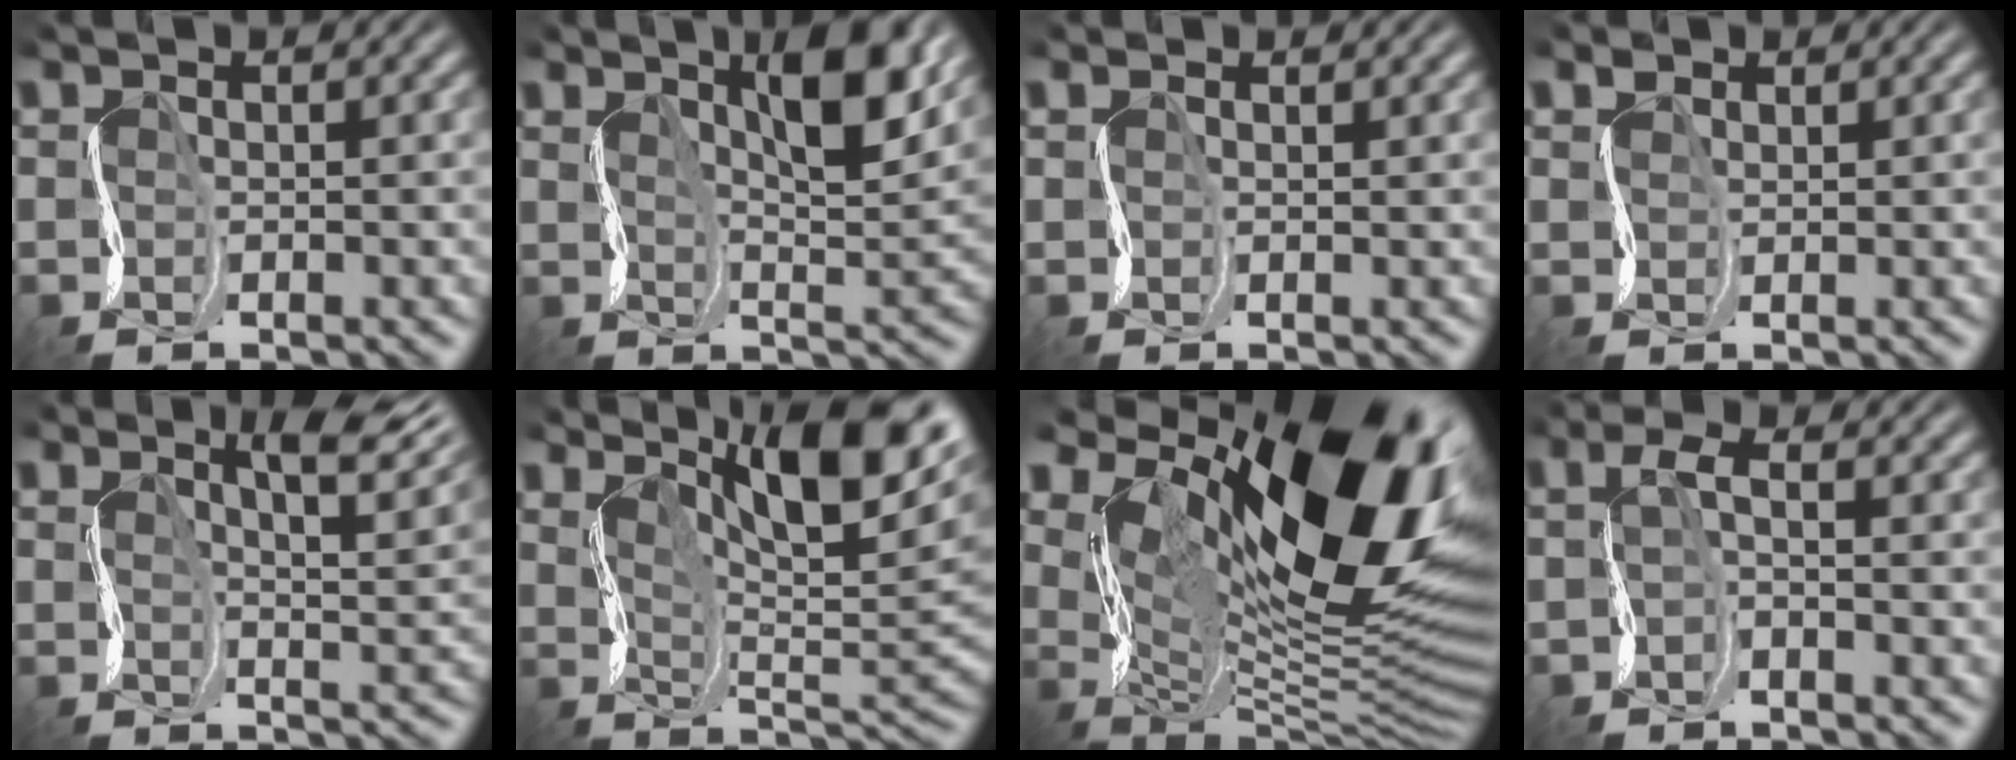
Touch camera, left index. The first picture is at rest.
{"total": 6.0, "force": [3.4, 1.8, 4.6], "torque": [-0.067, 0.006, 0.056]}
{"total": 1.2, "force": [1.0, 0.6, -0.3], "torque": [0.016, 0.007, 0.014]}
{"total": 1.6, "force": [1.0, 0.8, -0.9], "torque": [0.020, 0.009, 0.016]}
{"total": 6.1, "force": [4.1, 2.0, 4.1], "torque": [-0.043, 0.015, 0.058]}
{"total": 12.3, "force": [6.8, 4.0, 9.4], "torque": [-0.132, 0.016, 0.111]}
{"total": 18.1, "force": [6.8, 8.9, 14.2], "torque": [-0.217, 0.013, 0.117]}
{"total": 1.3, "force": [0.5, 0.7, 1.1], "torque": [-0.020, 0.009, 0.004]}